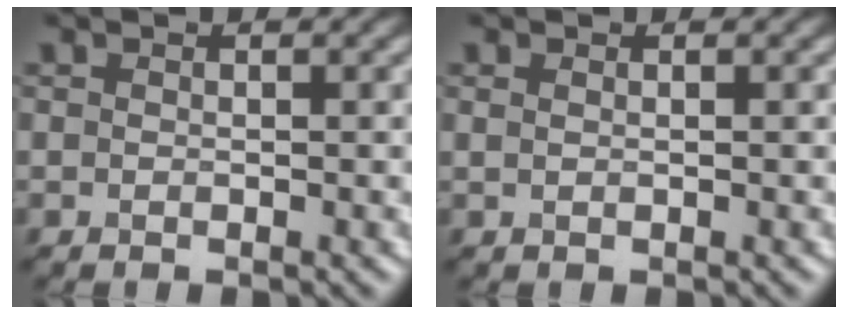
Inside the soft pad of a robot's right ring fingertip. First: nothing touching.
{"total": 0.6, "force": [0.4, 0.3, 0.4], "torque": [-0.009, -0.003, 0.004]}